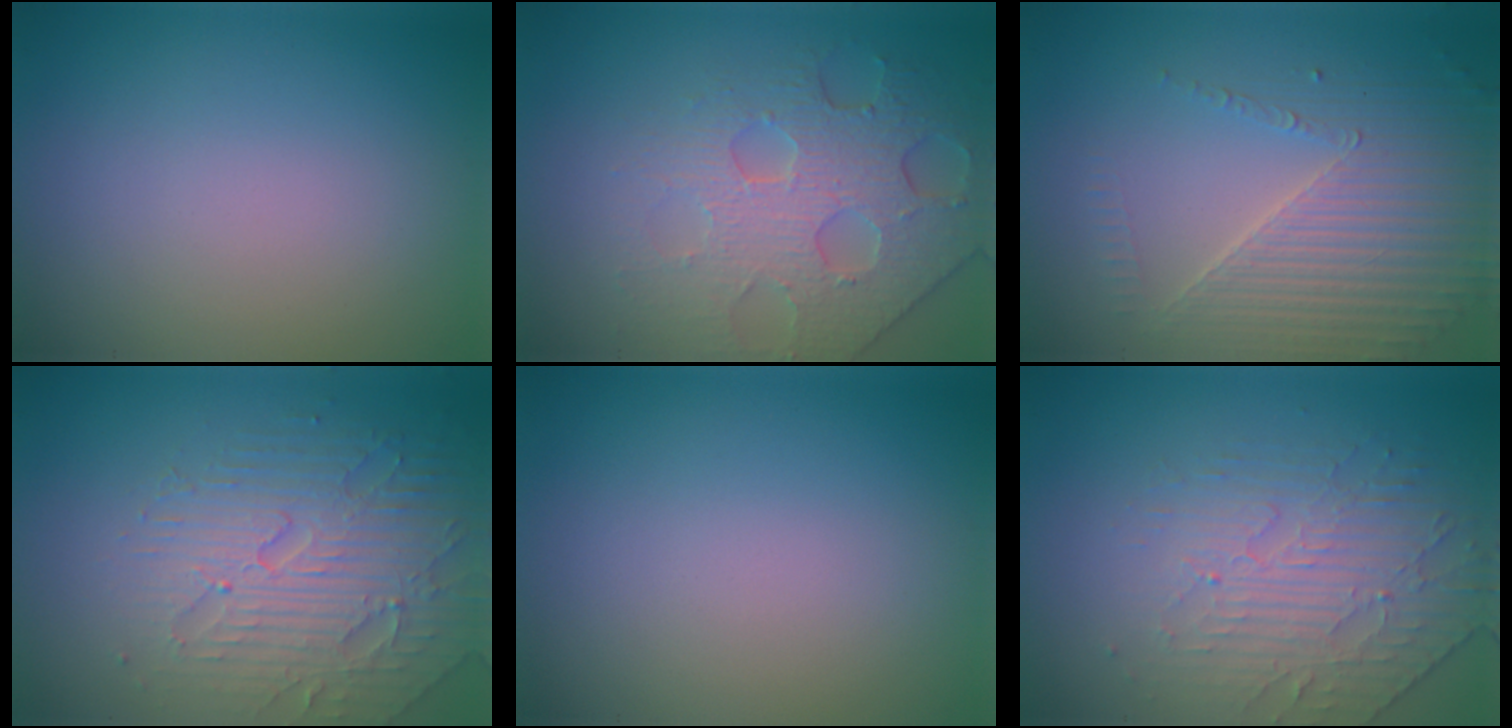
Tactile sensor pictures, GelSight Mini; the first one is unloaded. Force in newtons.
{"total": 5.6, "press": 4.9, "slide": 2.9}
{"total": 4.7, "press": 4.0, "slide": 2.5}
{"total": 5.1, "press": 4.9, "slide": 1.2}
{"total": 0.0}
{"total": 4.7, "press": 3.4, "slide": 3.2}